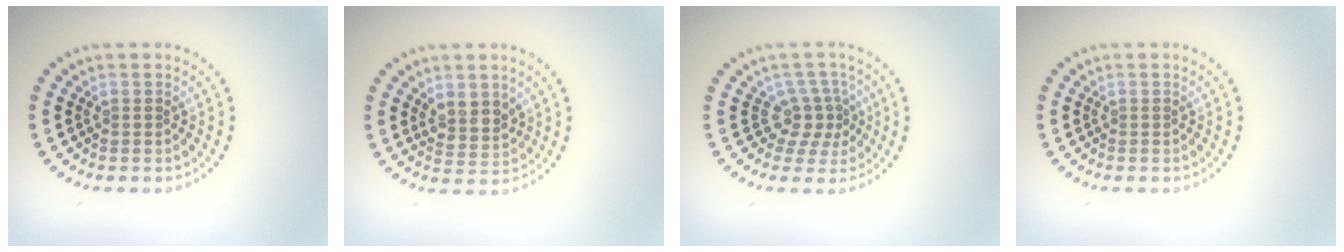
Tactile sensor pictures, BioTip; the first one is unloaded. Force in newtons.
{"total": 2.4, "press": 2.1, "slide": 1.2}
{"total": 2.8, "press": 2.0, "slide": 2.0}
{"total": 0.0}